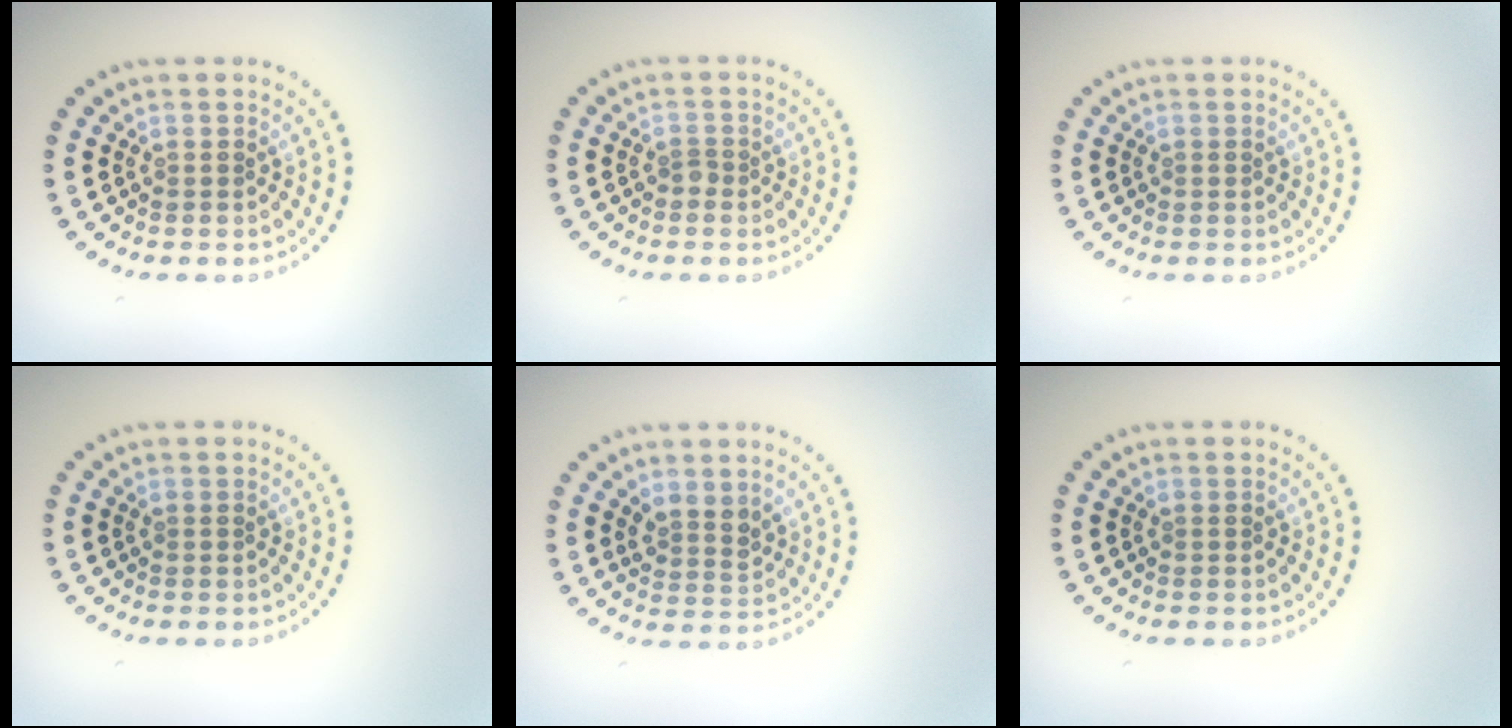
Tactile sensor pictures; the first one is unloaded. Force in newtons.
{"total": 0.8, "press": 0.5, "slide": 0.6}
{"total": 0.0}
{"total": 0.0}
{"total": 2.0, "press": 1.7, "slide": 1.1}
{"total": 0.0}